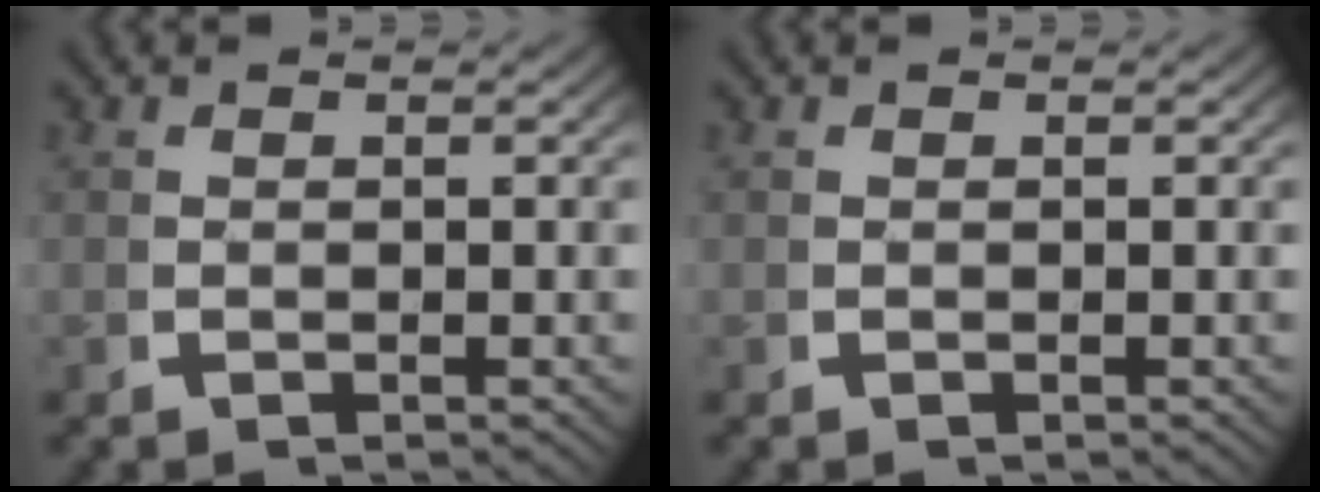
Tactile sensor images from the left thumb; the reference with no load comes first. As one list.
[{"total": 0.0}]